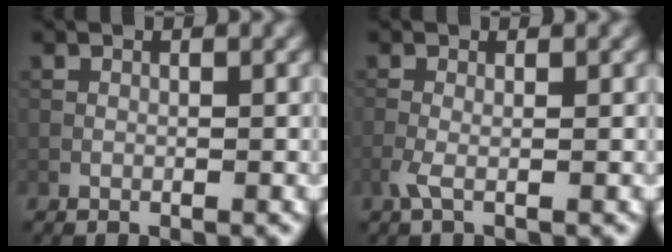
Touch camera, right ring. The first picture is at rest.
{"total": 1.4, "force": [-0.5, 0.1, 1.3], "torque": [-0.033, 0.000, -0.015]}